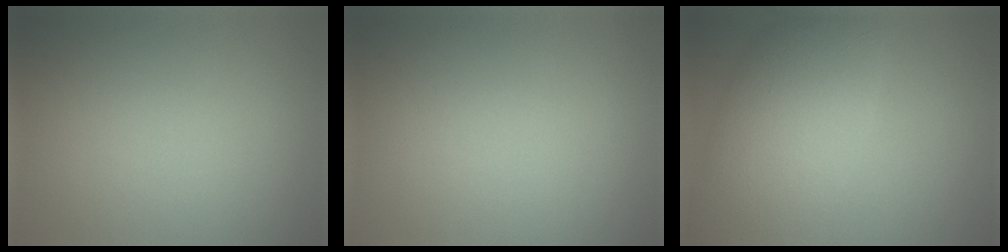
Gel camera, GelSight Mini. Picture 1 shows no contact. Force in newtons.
{"total": 0.0}
{"total": 8.7, "press": 8.7, "slide": 0.2}